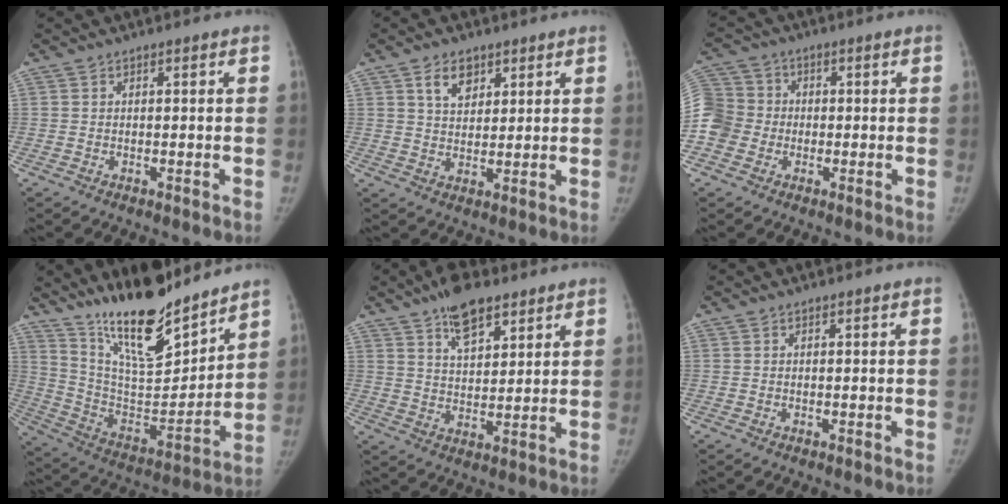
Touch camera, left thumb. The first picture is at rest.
{"total": 5.4, "force": [3.1, 3.4, 2.9], "torque": [-0.024, -0.020, 0.055]}
{"total": 11.5, "force": [-2.0, 10.5, 4.2], "torque": [-0.091, 0.033, -0.040]}
{"total": 21.0, "force": [16.8, 5.8, 11.1], "torque": [-0.144, -0.108, 0.293]}
{"total": 9.6, "force": [6.3, 4.3, 5.8], "torque": [-0.070, -0.032, 0.107]}
{"total": 0.0}